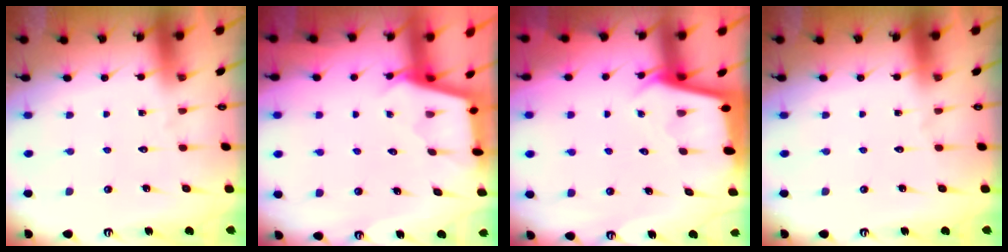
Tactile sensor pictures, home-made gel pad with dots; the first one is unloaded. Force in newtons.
{"total": 2.4, "press": 2.4, "slide": 0.2}
{"total": 3.0, "press": 3.0, "slide": 0.3}
{"total": 0.0}